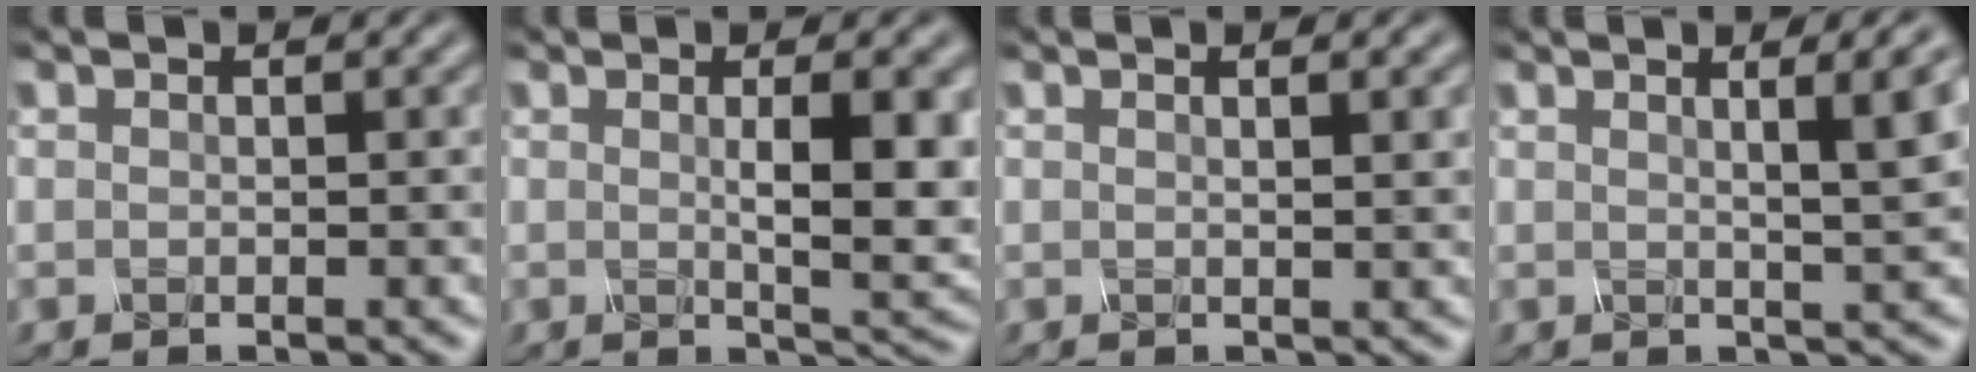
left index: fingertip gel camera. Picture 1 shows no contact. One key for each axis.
{"total": 6.0, "fx": 0.5, "fy": 1.3, "fz": 5.8, "tx": -0.080, "ty": -0.003, "tz": 0.012}
{"total": 2.6, "fx": 0.9, "fy": 0.9, "fz": 2.3, "tx": -0.020, "ty": 0.005, "tz": 0.005}
{"total": 6.8, "fx": 2.4, "fy": 2.0, "fz": 6.0, "tx": -0.042, "ty": 0.024, "tz": 0.022}